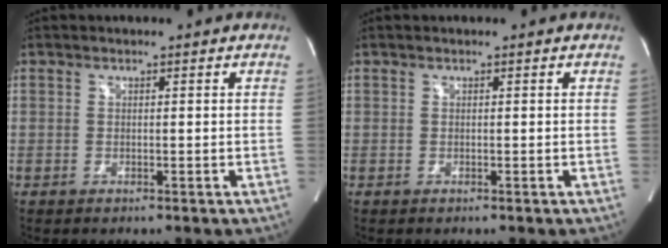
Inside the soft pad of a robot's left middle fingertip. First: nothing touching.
{"total": 0.0}